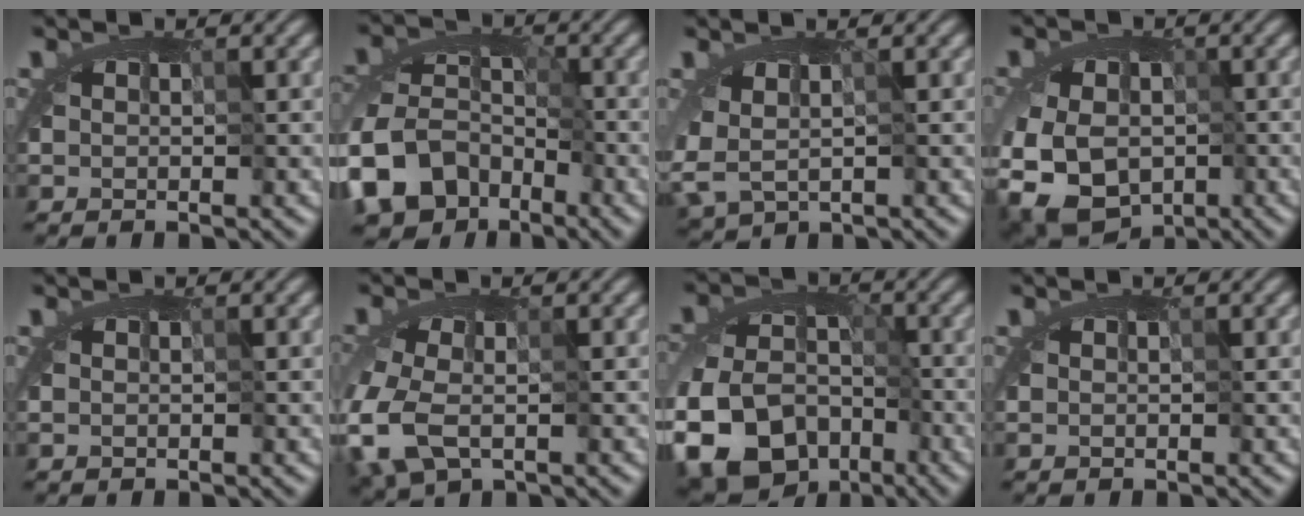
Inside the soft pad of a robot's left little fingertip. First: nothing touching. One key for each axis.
{"total": 11.2, "fx": -9.0, "fy": 6.4, "fz": 1.8, "tx": -0.028, "ty": -0.020, "tz": -0.164}
{"total": 1.4, "fx": 0.2, "fy": 0.7, "fz": 1.2, "tx": -0.026, "ty": -0.002, "tz": 0.010}
{"total": 7.5, "fx": -3.1, "fy": 5.6, "fz": 3.8, "tx": -0.041, "ty": -0.004, "tz": -0.043}
{"total": 0.0}
{"total": 4.8, "fx": -2.7, "fy": 2.5, "fz": 3.1, "tx": -0.066, "ty": -0.003, "tz": -0.057}
{"total": 16.4, "fx": -9.0, "fy": 12.6, "fz": 5.4, "tx": -0.096, "ty": -0.044, "tz": -0.164}
{"total": 0.0}